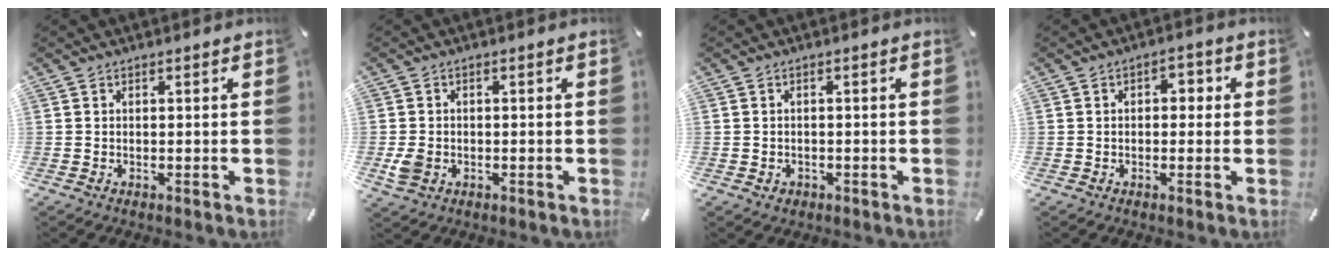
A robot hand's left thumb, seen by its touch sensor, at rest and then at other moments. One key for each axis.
{"total": 3.6, "fx": -0.9, "fy": 3.1, "fz": 1.8, "tx": -0.027, "ty": 0.001, "tz": -0.015}
{"total": 1.6, "fx": -0.4, "fy": 1.4, "fz": 0.4, "tx": -0.009, "ty": 0.006, "tz": -0.012}
{"total": 2.9, "fx": -0.5, "fy": 1.9, "fz": 2.1, "tx": -0.035, "ty": 0.010, "tz": -0.014}